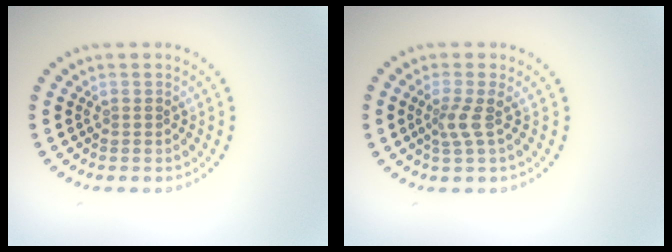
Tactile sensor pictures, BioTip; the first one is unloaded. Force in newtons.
{"total": 2.0, "press": 1.4, "slide": 1.4}